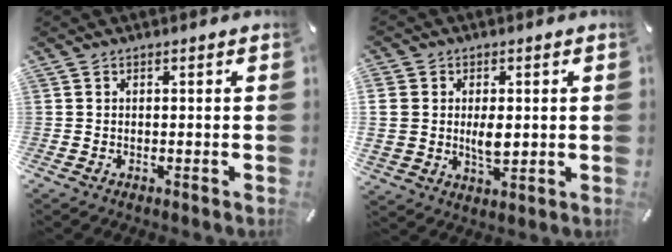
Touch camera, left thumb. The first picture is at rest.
{"total": 7.5, "force": [0.9, 5.7, 4.7], "torque": [-0.085, -0.002, 0.014]}